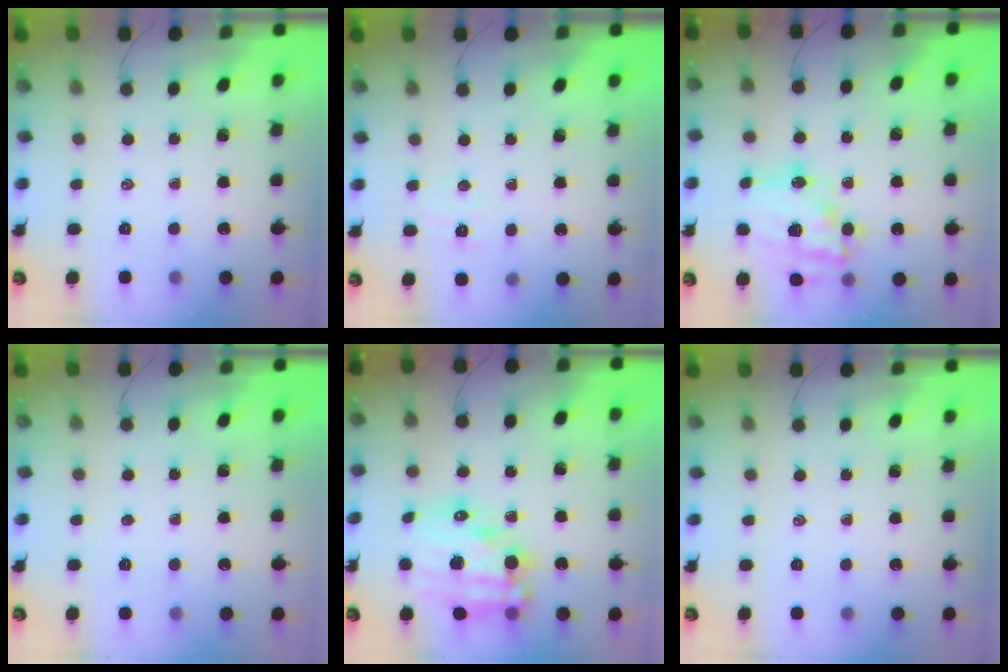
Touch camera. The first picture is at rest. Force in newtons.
{"total": 4.6, "press": 4.5, "slide": 1.1}
{"total": 18.8, "press": 18.3, "slide": 3.9}
{"total": 0.0}
{"total": 16.7, "press": 16.3, "slide": 3.6}
{"total": 0.0}